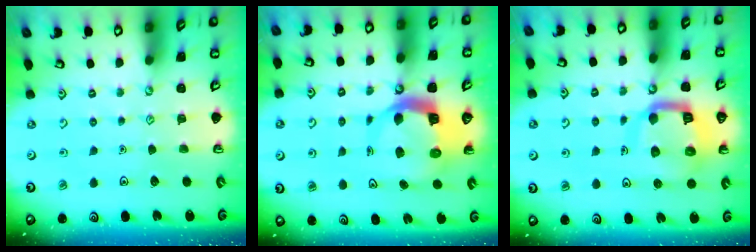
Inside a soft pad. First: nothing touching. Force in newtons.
{"total": 8.0, "press": 8.0, "slide": 1.1}
{"total": 13.2, "press": 13.1, "slide": 1.7}